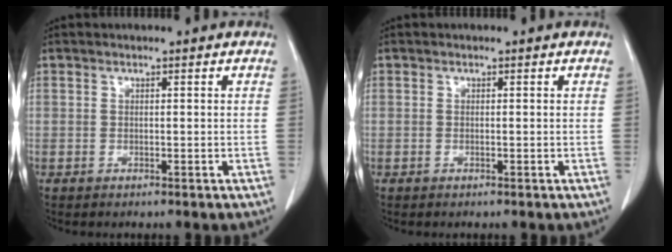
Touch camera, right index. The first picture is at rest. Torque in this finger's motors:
{"motor_torque": [0.05, -0.03, -0.02, -0.01]}